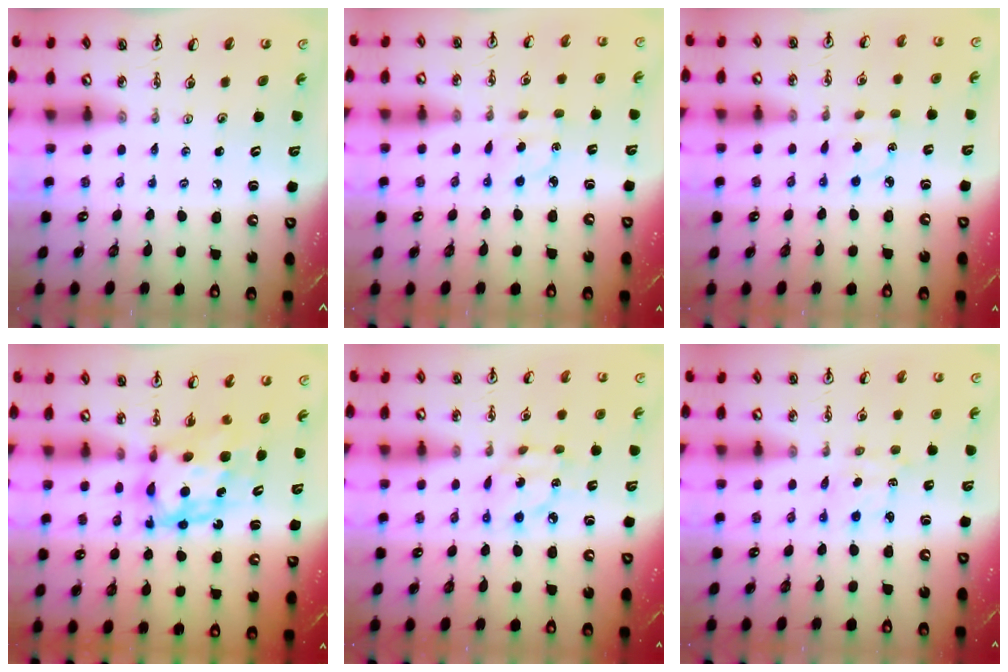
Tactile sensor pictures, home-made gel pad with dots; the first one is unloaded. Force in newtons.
{"total": 2.4, "press": 2.2, "slide": 0.8}
{"total": 3.2, "press": 3.1, "slide": 0.7}
{"total": 7.7, "press": 7.7, "slide": 0.6}
{"total": 7.6, "press": 7.6, "slide": 0.4}
{"total": 1.8, "press": 1.8, "slide": 0.5}